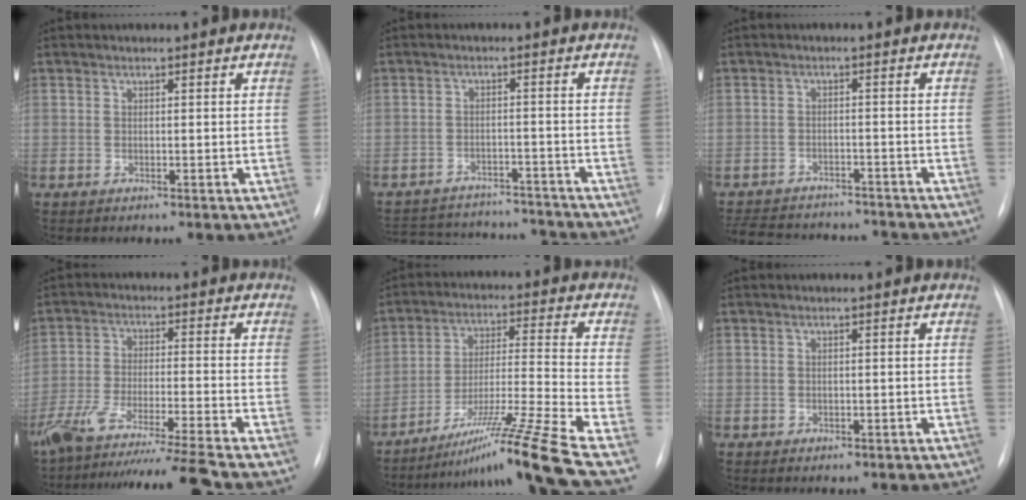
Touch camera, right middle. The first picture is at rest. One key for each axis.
{"total": 17.7, "fx": -16.4, "fy": 4.5, "fz": 4.8, "tx": -0.116, "ty": -0.001, "tz": -0.221}
{"total": 14.6, "fx": -13.2, "fy": 4.3, "fz": 4.5, "tx": -0.105, "ty": 0.000, "tz": -0.180}
{"total": 17.4, "fx": -15.4, "fy": -0.7, "fz": 8.0, "tx": -0.142, "ty": -0.039, "tz": -0.260}
{"total": 15.8, "fx": -12.2, "fy": -4.5, "fz": 8.9, "tx": -0.152, "ty": -0.008, "tz": -0.206}
{"total": 0.8, "fx": -0.3, "fy": 0.7, "fz": 0.4, "tx": -0.007, "ty": 0.001, "tz": -0.001}